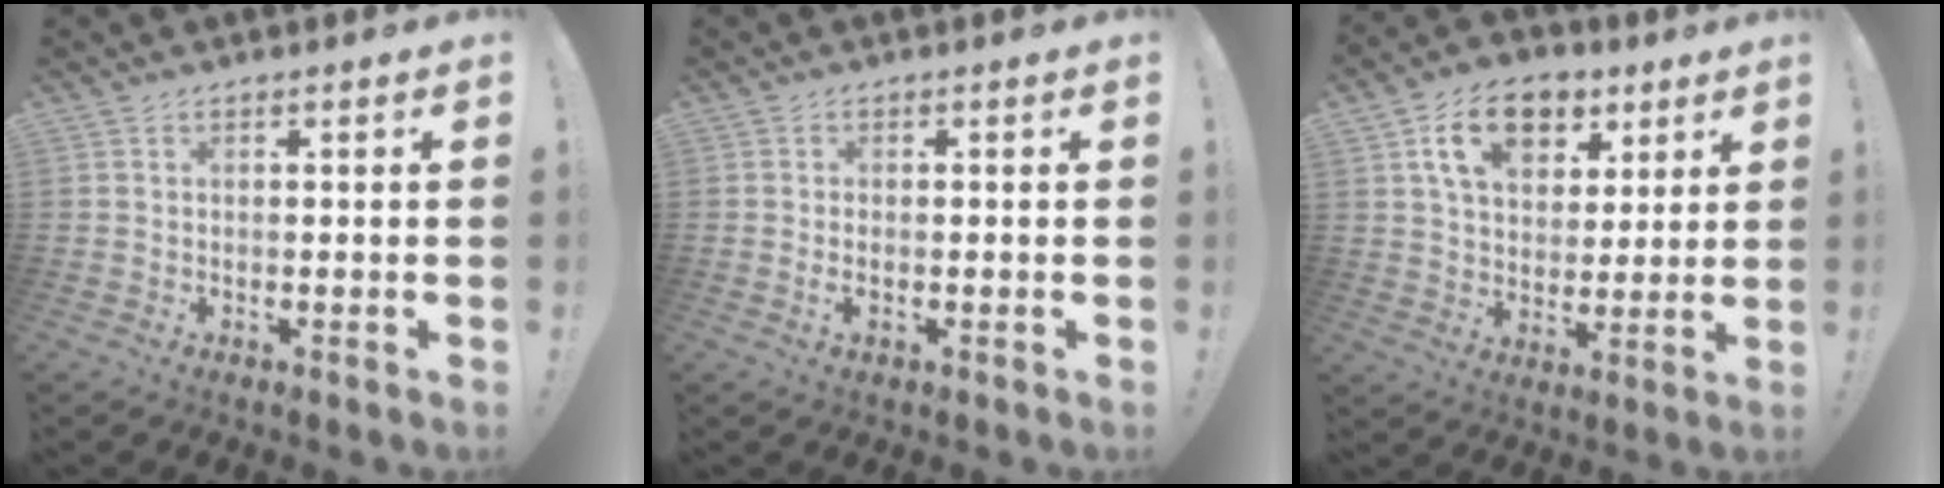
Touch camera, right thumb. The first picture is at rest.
{"total": 1.7, "force": [-0.4, 0.7, 1.4], "torque": [-0.024, 0.001, -0.007]}
{"total": 14.3, "force": [7.2, 9.6, 7.7], "torque": [-0.115, -0.022, 0.132]}